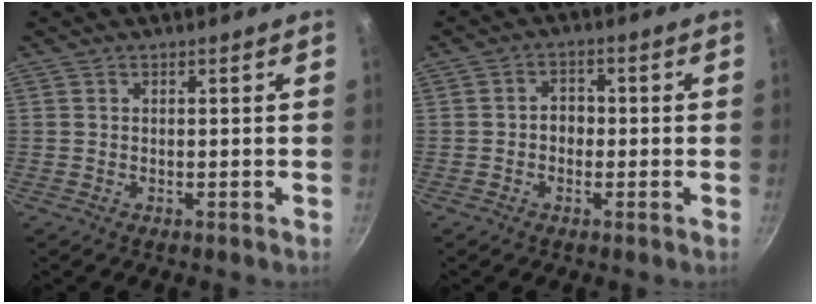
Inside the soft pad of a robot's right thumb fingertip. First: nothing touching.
{"total": 3.4, "force": [-0.5, 2.8, 1.9], "torque": [-0.008, 0.013, -0.013]}